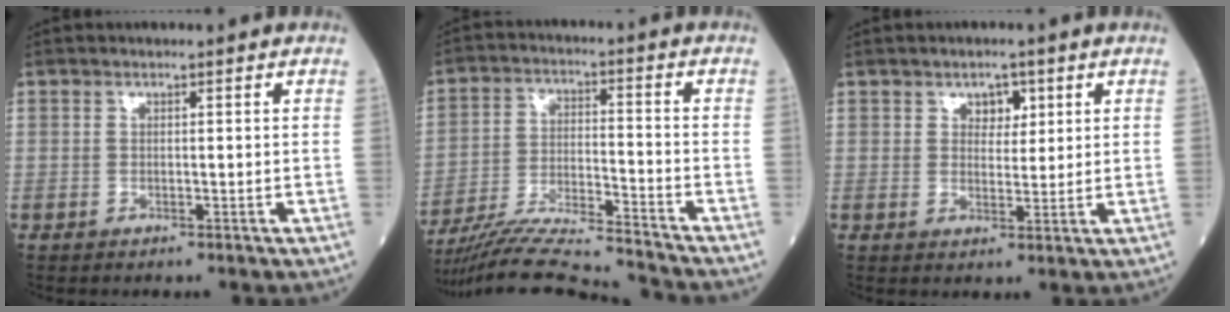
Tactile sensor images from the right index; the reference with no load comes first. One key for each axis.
{"total": 15.1, "fx": -14.3, "fy": -1.2, "fz": 4.6, "tx": -0.087, "ty": -0.007, "tz": -0.243}
{"total": 3.0, "fx": 1.5, "fy": 2.0, "fz": 1.7, "tx": -0.018, "ty": 0.002, "tz": 0.022}